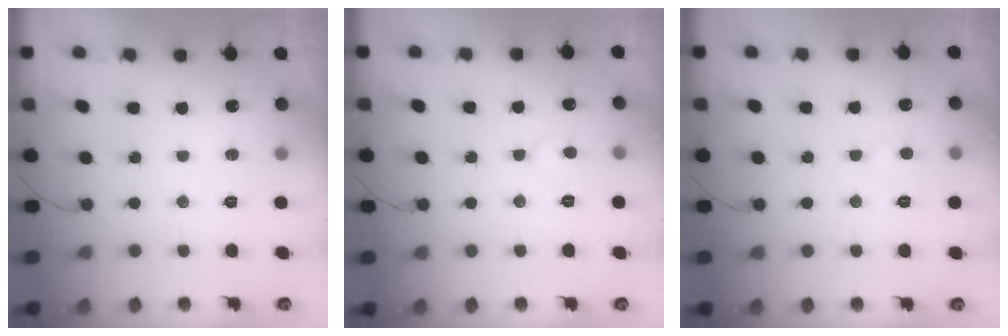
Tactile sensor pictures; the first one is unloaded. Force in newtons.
{"total": 4.8, "press": 4.7, "slide": 0.6}
{"total": 4.0, "press": 4.0, "slide": 0.4}